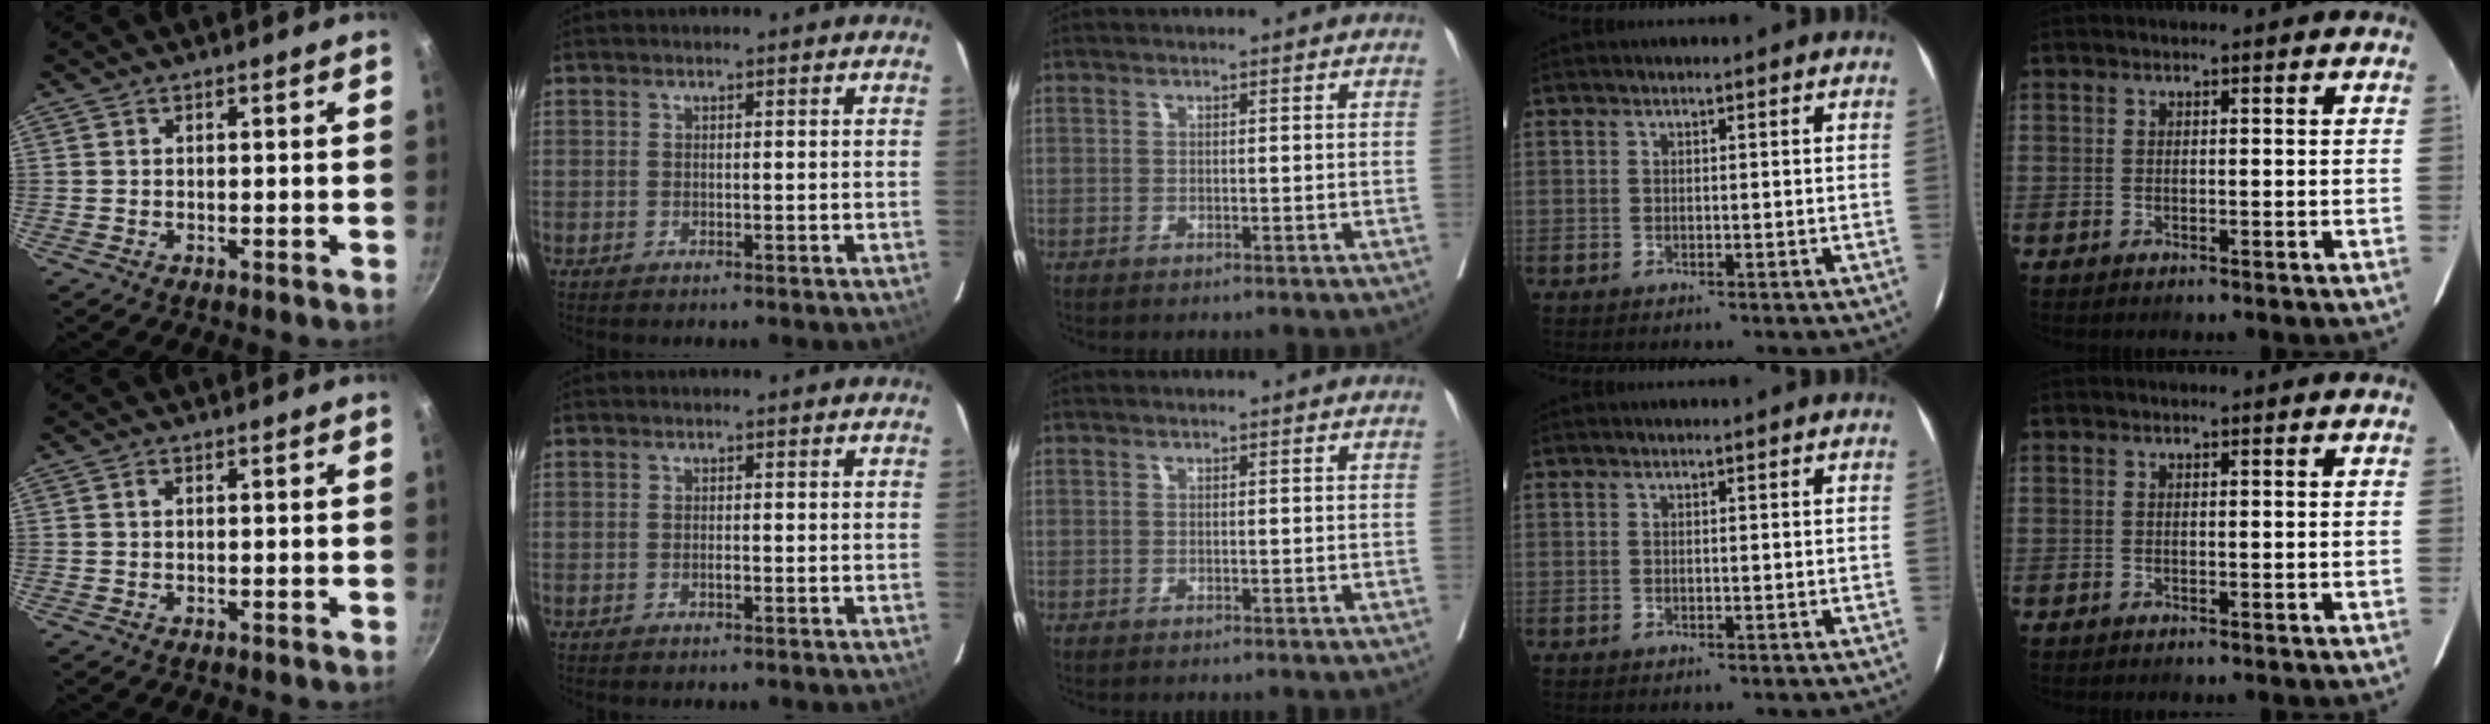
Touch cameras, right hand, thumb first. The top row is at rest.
{"thumb": {"total": 0.7, "force": [0.2, 0.4, 0.6], "torque": [-0.011, 0.002, 0.003]}, "index": {"total": 0.6, "force": [-0.2, 0.1, 0.6], "torque": [-0.013, 0.000, -0.003]}}